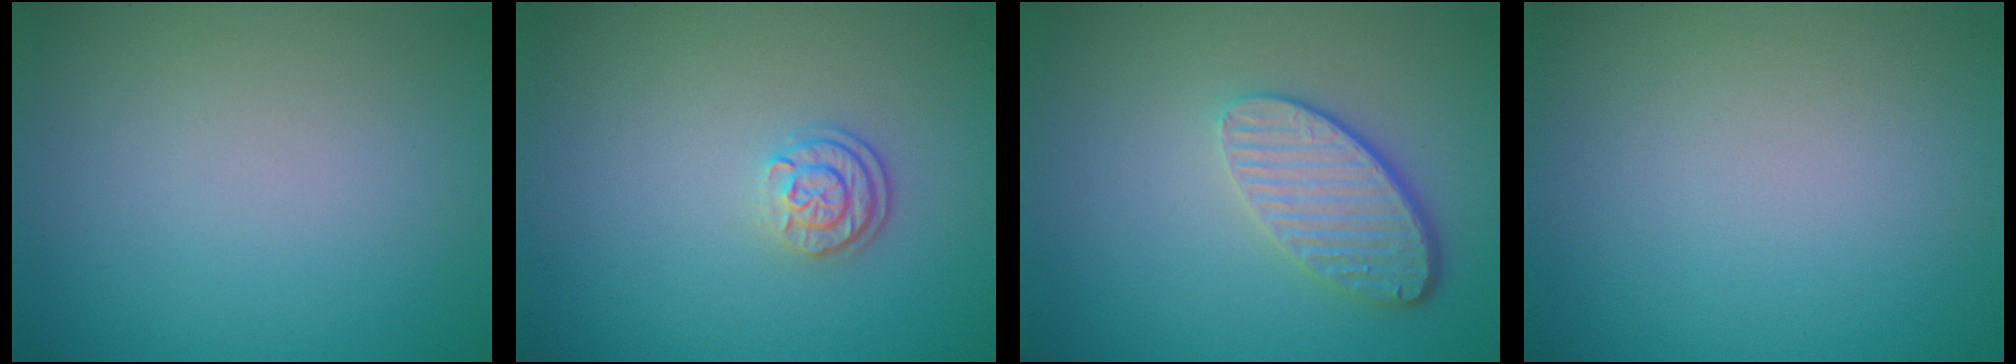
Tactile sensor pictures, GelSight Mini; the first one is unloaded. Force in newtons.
{"total": 2.3, "press": 1.7, "slide": 1.4}
{"total": 4.4, "press": 3.4, "slide": 2.9}
{"total": 0.0}